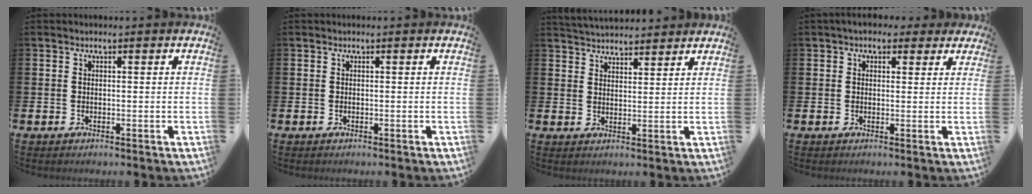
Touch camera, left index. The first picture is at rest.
{"total": 0.0}
{"total": 4.1, "force": [4.0, 0.6, -0.3], "torque": [0.001, -0.022, 0.074]}
{"total": 3.4, "force": [2.7, 1.8, 0.8], "torque": [-0.007, -0.006, 0.045]}